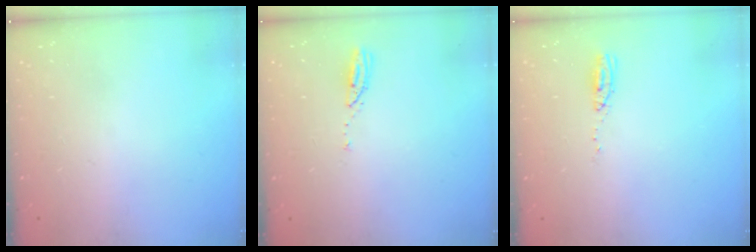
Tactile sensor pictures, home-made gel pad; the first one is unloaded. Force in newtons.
{"total": 3.0, "press": 2.9, "slide": 0.3}
{"total": 3.9, "press": 3.7, "slide": 1.2}